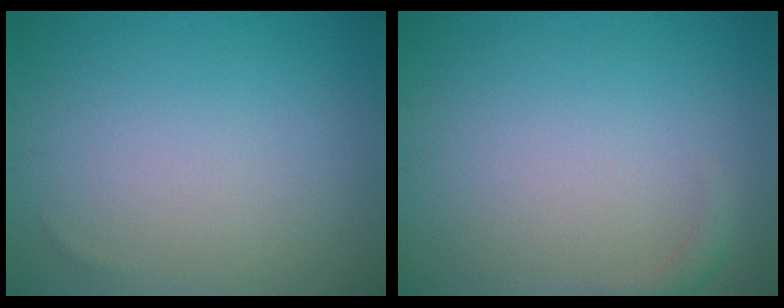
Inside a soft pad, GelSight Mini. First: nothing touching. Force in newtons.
{"total": 1.0, "press": 1.0, "slide": 0.2}